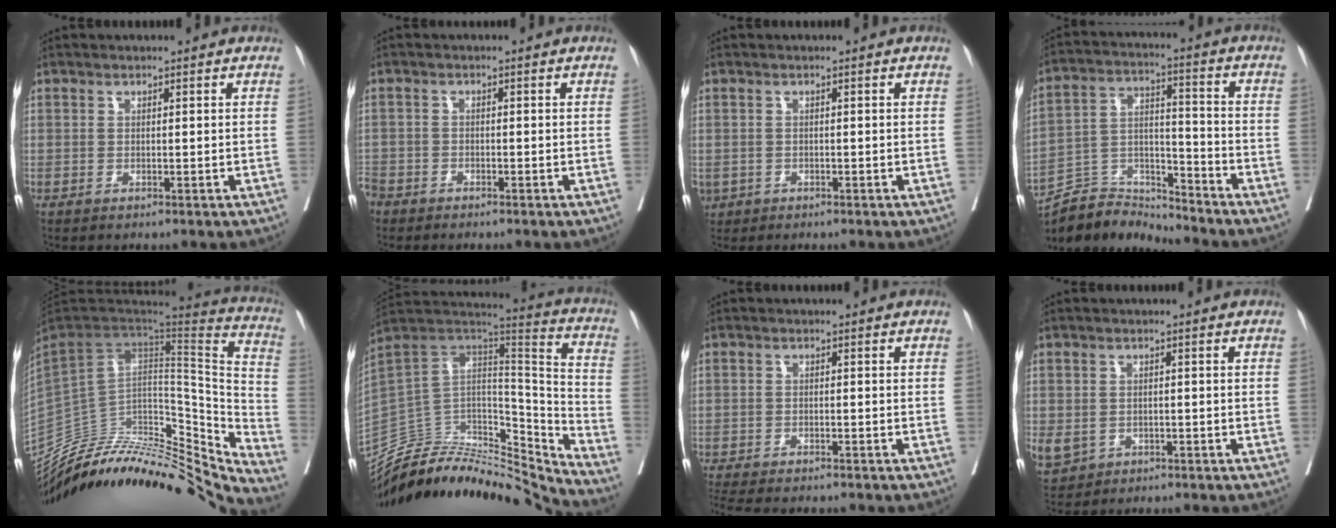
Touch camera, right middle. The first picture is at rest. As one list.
[{"total": 4.0, "force": [-3.4, 2.2, 0.5], "torque": [-0.017, -0.002, -0.070]}, {"total": 2.5, "force": [-1.3, 2.0, 0.7], "torque": [-0.015, -0.001, -0.018]}, {"total": 10.7, "force": [-10.7, 1.0, -0.2], "torque": [0.007, 0.039, -0.200]}, {"total": 36.7, "force": [-32.1, 9.3, 15.3], "torque": [-0.208, -0.021, -0.455]}, {"total": 29.3, "force": [-27.9, 4.9, 7.5], "torque": [-0.116, 0.014, -0.430]}, {"total": 10.7, "force": [-9.4, 2.2, 4.8], "torque": [-0.080, -0.012, -0.133]}, {"total": 5.8, "force": [-2.6, 4.8, 2.0], "torque": [-0.057, -0.002, -0.034]}]